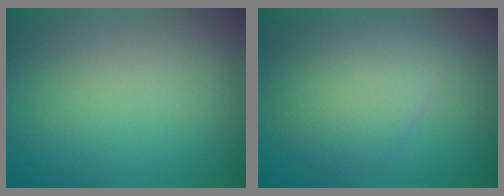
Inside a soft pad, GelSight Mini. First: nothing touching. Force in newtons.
{"total": 5.3, "press": 5.3, "slide": 0.0}